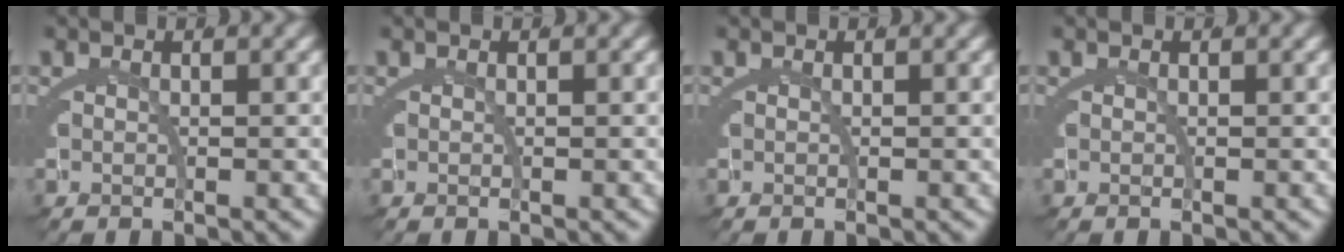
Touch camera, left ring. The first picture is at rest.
{"total": 0.0}
{"total": 0.0}
{"total": 0.0}